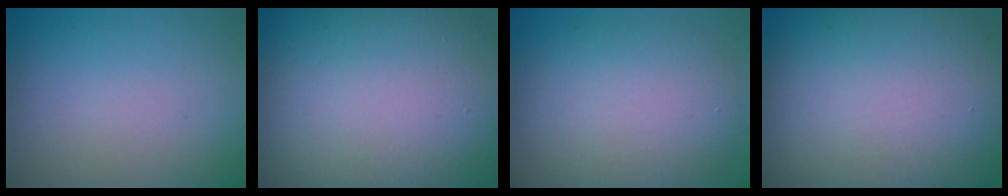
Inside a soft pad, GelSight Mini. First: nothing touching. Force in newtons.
{"total": 18.4, "press": 18.4, "slide": 0.5}
{"total": 7.1, "press": 7.1, "slide": 0.6}
{"total": 15.1, "press": 15.1, "slide": 1.0}